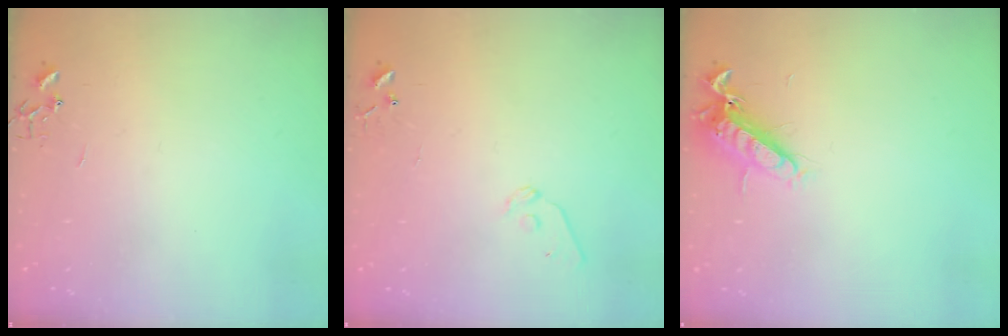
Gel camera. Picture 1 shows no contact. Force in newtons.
{"total": 7.2, "press": 7.2, "slide": 0.5}
{"total": 13.0, "press": 12.9, "slide": 1.2}